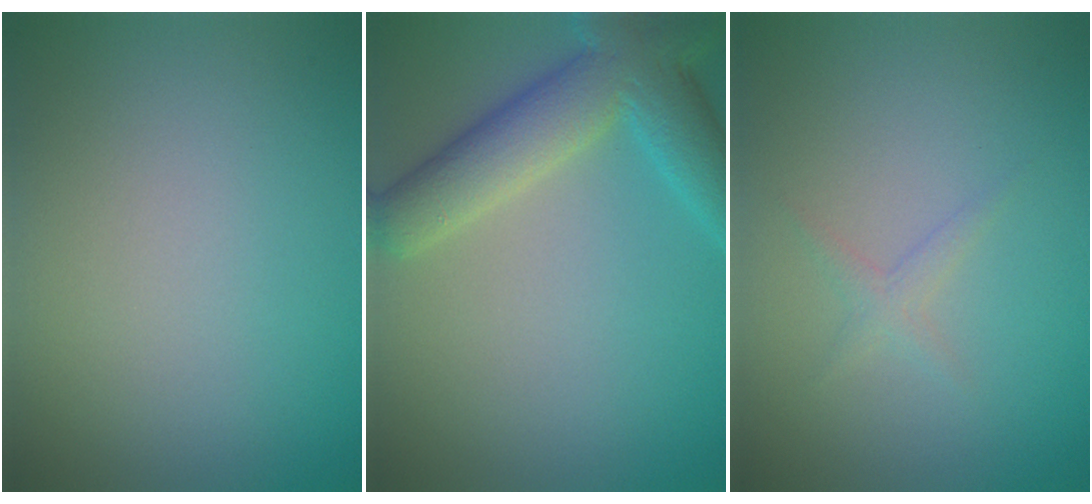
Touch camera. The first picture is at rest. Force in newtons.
{"total": 6.6, "press": 6.6, "slide": 0.4}
{"total": 1.1, "press": 1.1, "slide": 0.1}